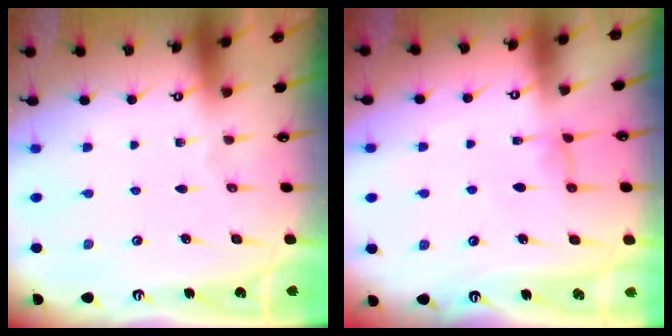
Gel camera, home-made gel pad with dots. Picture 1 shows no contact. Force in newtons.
{"total": 1.5, "press": 1.4, "slide": 0.6}